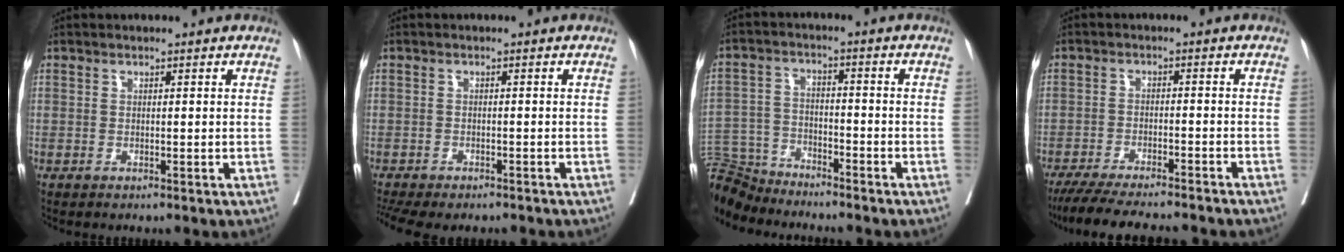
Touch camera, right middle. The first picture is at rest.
{"total": 9.4, "force": [-8.1, 2.5, 4.0], "torque": [-0.073, -0.004, -0.114]}
{"total": 10.4, "force": [-10.1, 2.2, 1.2], "torque": [-0.029, 0.004, -0.187]}
{"total": 13.7, "force": [-12.2, 1.2, 6.2], "torque": [-0.094, -0.022, -0.177]}